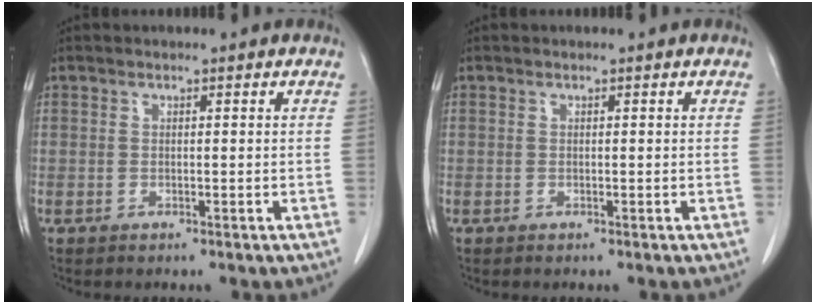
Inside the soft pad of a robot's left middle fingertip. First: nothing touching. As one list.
[{"total": 0.0}]